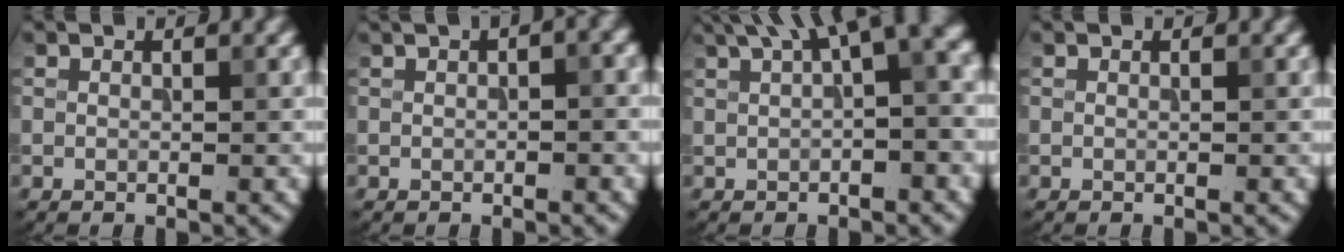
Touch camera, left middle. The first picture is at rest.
{"total": 3.5, "force": [1.4, 1.0, 3.0], "torque": [-0.034, 0.010, 0.013]}
{"total": 7.9, "force": [3.5, 2.6, 6.6], "torque": [-0.088, 0.027, 0.055]}
{"total": 0.0}